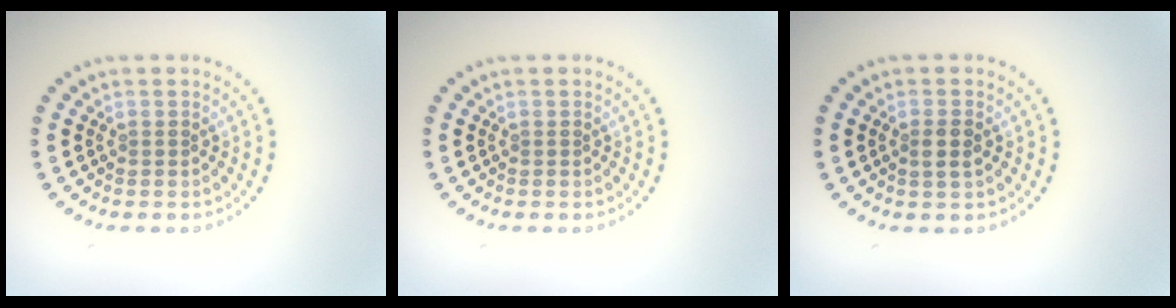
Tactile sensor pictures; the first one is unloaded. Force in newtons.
{"total": 0.0}
{"total": 1.5, "press": 1.5, "slide": 0.5}